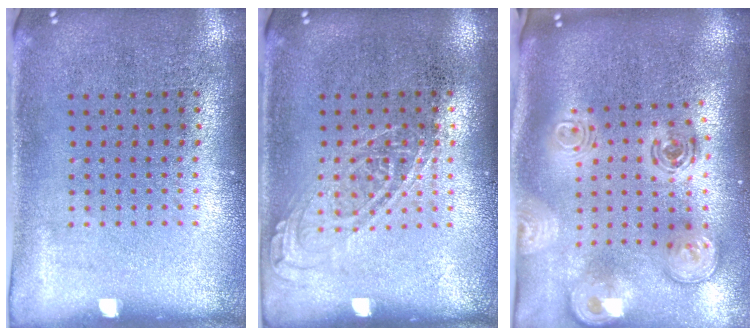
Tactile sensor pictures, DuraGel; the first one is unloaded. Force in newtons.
{"total": 1.1, "press": 1.0, "slide": 0.3}
{"total": 3.0, "press": 2.1, "slide": 2.1}